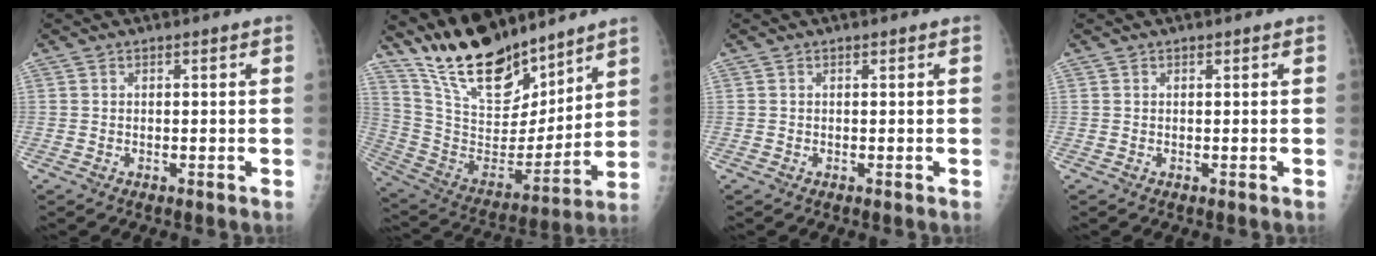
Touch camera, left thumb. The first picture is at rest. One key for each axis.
{"total": 20.8, "fx": 17.2, "fy": 7.4, "fz": 9.0, "tx": -0.123, "ty": -0.095, "tz": 0.313}
{"total": 0.0}
{"total": 0.0}